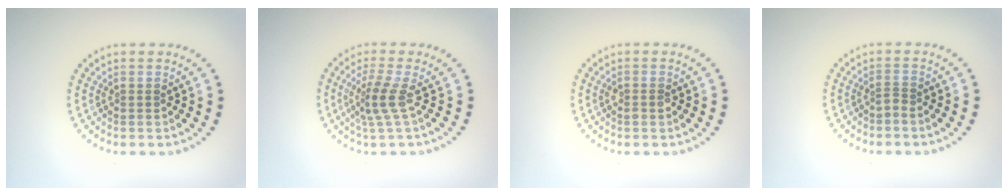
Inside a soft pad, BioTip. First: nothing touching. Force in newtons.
{"total": 2.5, "press": 1.8, "slide": 1.7}
{"total": 1.1, "press": 1.0, "slide": 0.2}
{"total": 0.5, "press": 0.3, "slide": 0.4}